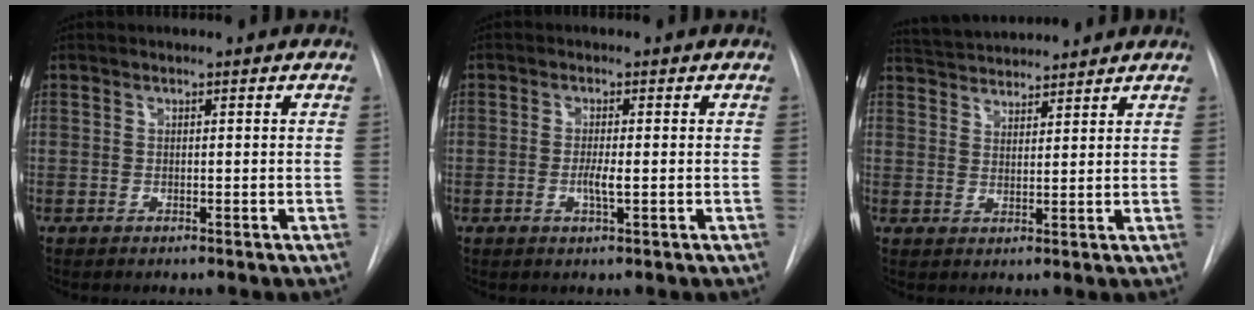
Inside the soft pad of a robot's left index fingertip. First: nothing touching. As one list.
[{"total": 2.3, "force": [-0.8, 0.1, 2.1], "torque": [-0.043, -0.009, -0.014]}, {"total": 8.6, "force": [8.3, 1.1, 2.0], "torque": [-0.041, 0.024, 0.133]}]